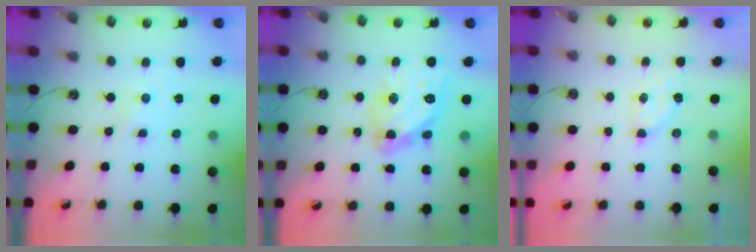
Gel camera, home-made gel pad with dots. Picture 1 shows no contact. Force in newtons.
{"total": 15.2, "press": 15.1, "slide": 1.5}
{"total": 5.1, "press": 5.0, "slide": 1.1}